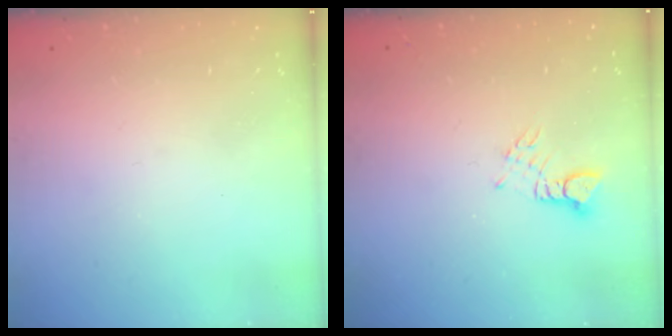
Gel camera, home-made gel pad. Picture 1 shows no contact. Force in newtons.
{"total": 2.9, "press": 2.9, "slide": 0.1}